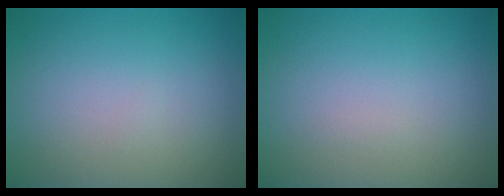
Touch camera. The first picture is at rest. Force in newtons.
{"total": 0.0}